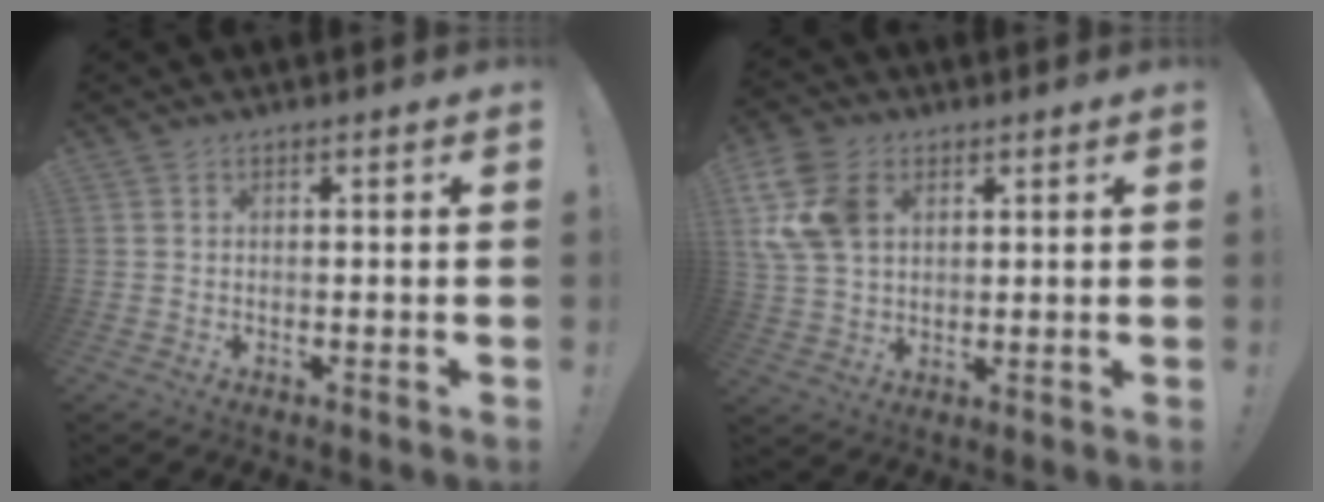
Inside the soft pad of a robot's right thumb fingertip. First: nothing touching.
{"total": 12.9, "force": [3.9, 9.5, 7.9], "torque": [-0.168, 0.001, 0.079]}